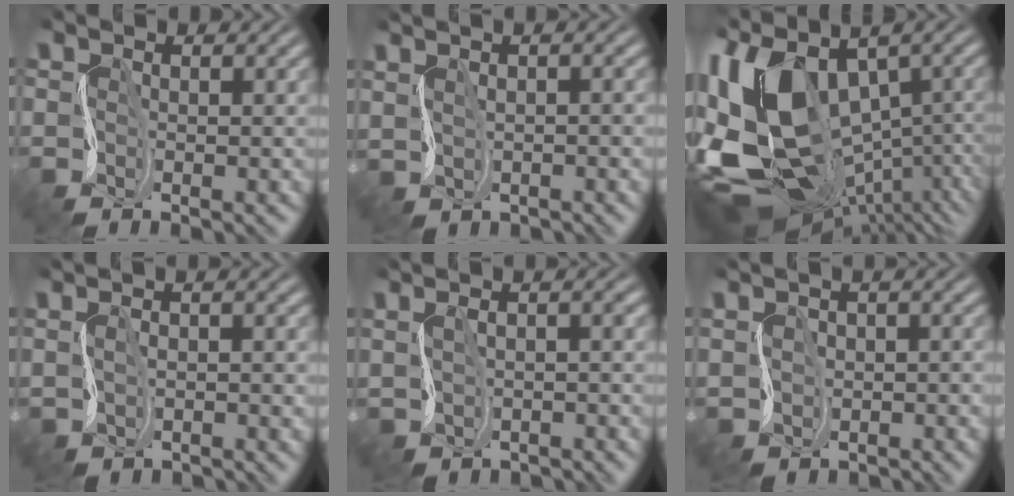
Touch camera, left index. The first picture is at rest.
{"total": 1.1, "force": [-0.2, -1.0, -0.4], "torque": [-0.002, -0.010, 0.007]}
{"total": 16.2, "force": [0.1, 9.6, 13.0], "torque": [-0.234, -0.019, 0.047]}
{"total": 0.6, "force": [-0.3, -0.5, 0.1], "torque": [-0.013, -0.011, 0.008]}
{"total": 0.8, "force": [-0.2, -0.1, 0.7], "torque": [-0.017, -0.010, 0.009]}
{"total": 0.7, "force": [-0.7, 0.1, -0.1], "torque": [-0.002, -0.013, -0.003]}